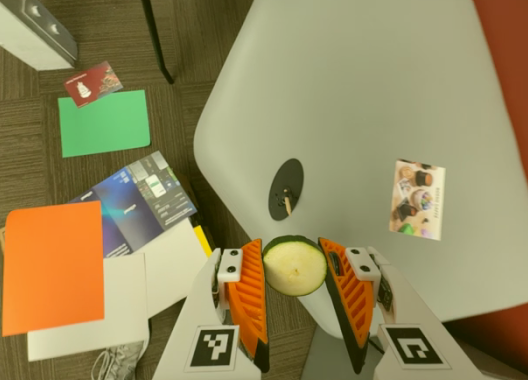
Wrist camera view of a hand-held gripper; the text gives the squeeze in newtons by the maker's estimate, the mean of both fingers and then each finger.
{"total": 9.0, "left": 9.2, "right": 8.9}